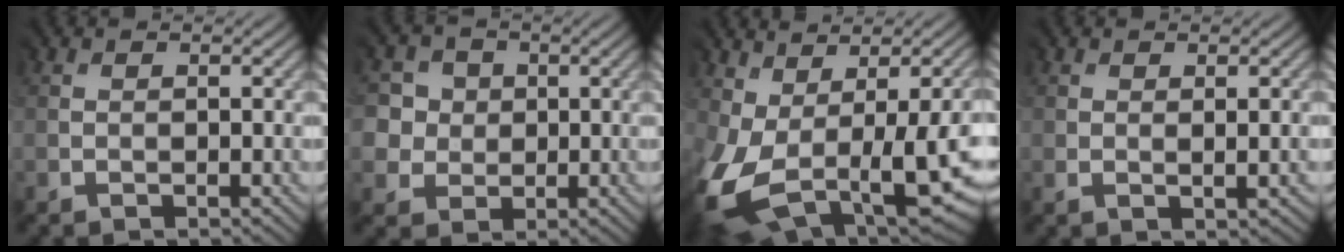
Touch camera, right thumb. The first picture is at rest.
{"total": 5.0, "force": [1.0, 4.8, -0.2], "torque": [-0.028, 0.005, 0.006]}
{"total": 10.7, "force": [-2.5, 5.2, 9.0], "torque": [-0.230, -0.049, -0.021]}
{"total": 0.8, "force": [0.6, -0.3, 0.3], "torque": [-0.016, 0.001, 0.011]}